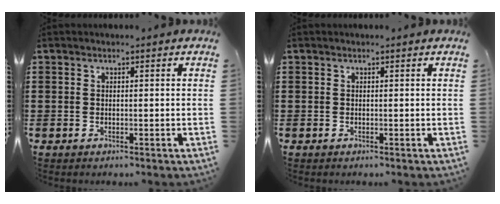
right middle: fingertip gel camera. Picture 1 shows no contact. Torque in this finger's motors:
{"motor_torque": [0.03, -0.01, -0.01, 0.01]}